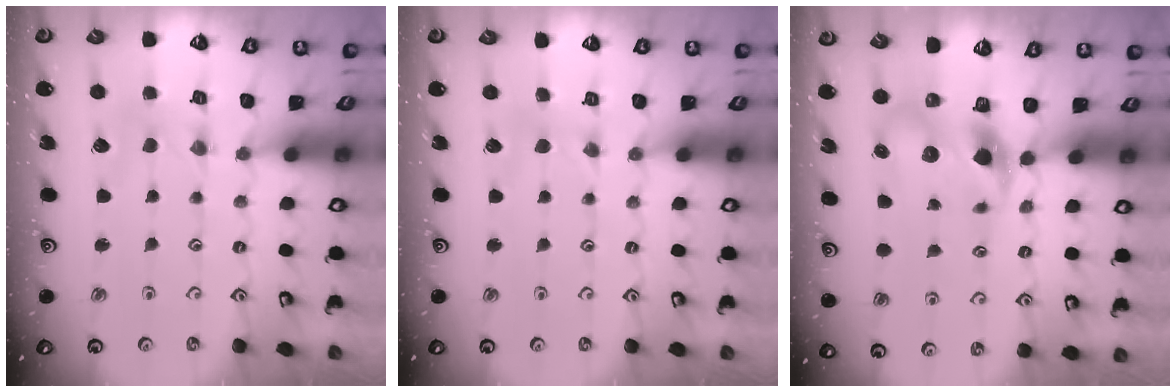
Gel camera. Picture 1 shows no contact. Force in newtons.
{"total": 2.4, "press": 2.3, "slide": 0.5}
{"total": 7.8, "press": 7.6, "slide": 1.4}